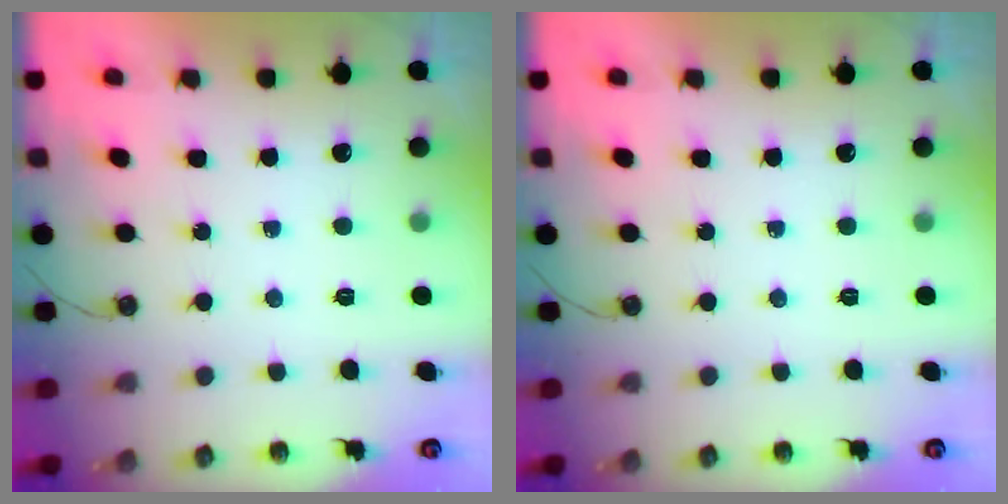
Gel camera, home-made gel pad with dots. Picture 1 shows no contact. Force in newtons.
{"total": 0.0}